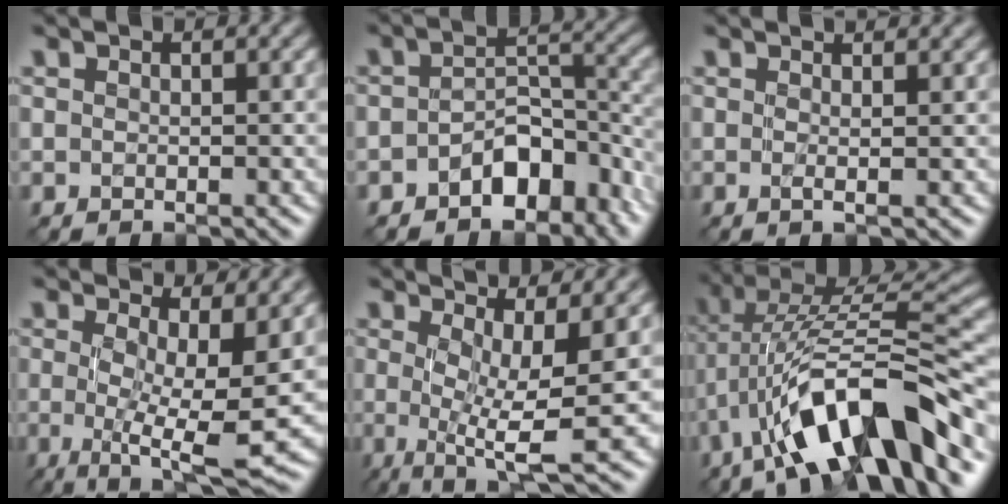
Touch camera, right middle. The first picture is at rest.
{"total": 5.3, "force": [-3.1, 3.0, 3.1], "torque": [-0.037, 0.004, -0.057]}
{"total": 2.4, "force": [0.8, 0.8, 2.1], "torque": [-0.027, 0.004, -0.010]}
{"total": 9.9, "force": [0.8, 2.9, 9.4], "torque": [-0.133, -0.013, 0.012]}
{"total": 9.5, "force": [0.5, 2.6, 9.1], "torque": [-0.138, -0.002, 0.007]}
{"total": 11.9, "force": [-5.1, 4.0, 10.0], "torque": [-0.168, 0.018, -0.099]}